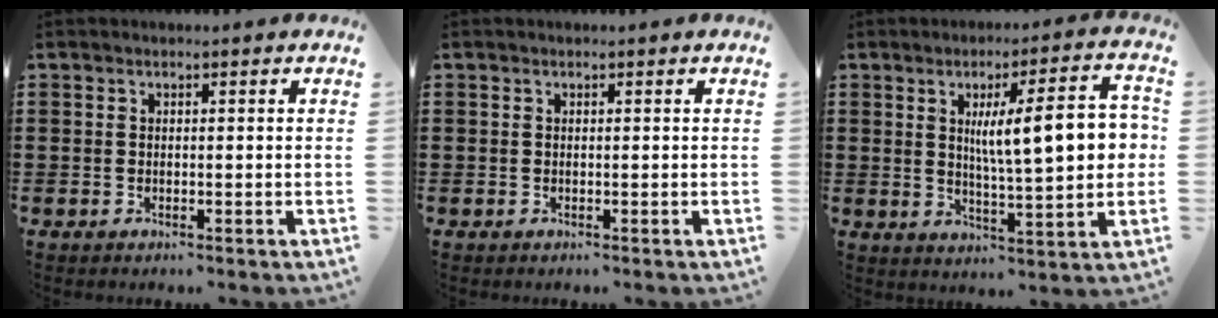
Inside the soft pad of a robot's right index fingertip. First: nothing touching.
{"total": 0.0}
{"total": 11.8, "force": [2.3, 2.6, 11.2], "torque": [-0.183, 0.003, 0.033]}